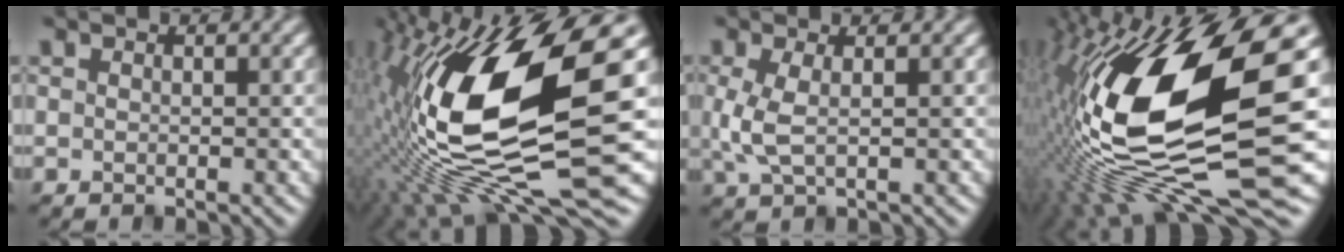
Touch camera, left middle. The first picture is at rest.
{"total": 17.5, "force": [2.6, 5.9, 16.2], "torque": [-0.323, -0.006, 0.051]}
{"total": 2.7, "force": [0.2, 1.0, 2.5], "torque": [-0.064, -0.002, 0.004]}
{"total": 17.8, "force": [0.3, 6.1, 16.7], "torque": [-0.308, 0.006, -0.003]}